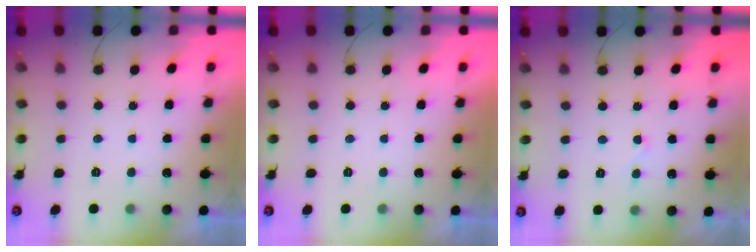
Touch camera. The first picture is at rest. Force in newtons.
{"total": 1.9, "press": 1.9, "slide": 0.0}
{"total": 2.8, "press": 2.8, "slide": 0.2}